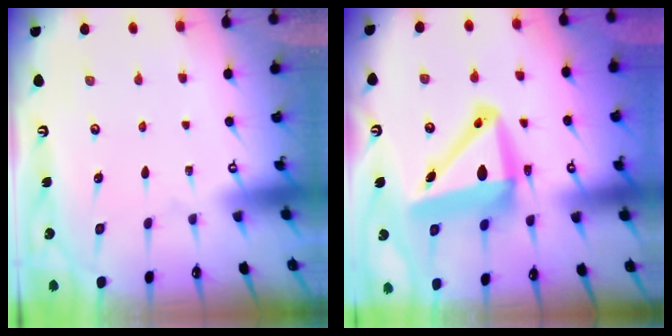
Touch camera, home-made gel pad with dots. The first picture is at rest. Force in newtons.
{"total": 14.0, "press": 13.7, "slide": 2.8}